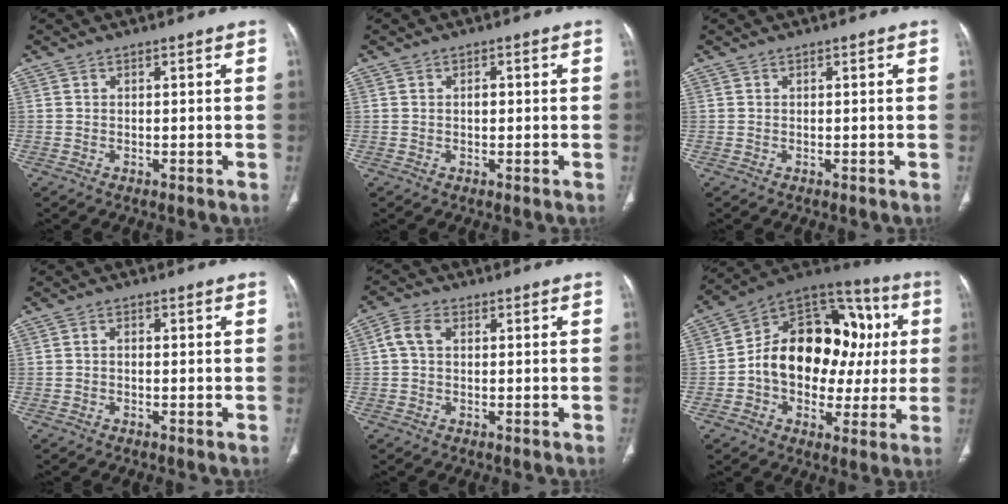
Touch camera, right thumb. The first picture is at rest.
{"total": 1.3, "force": [0.1, 0.9, 1.0], "torque": [-0.015, 0.004, 0.003]}
{"total": 0.0}
{"total": 1.0, "force": [-0.2, 0.7, 0.7], "torque": [-0.011, 0.004, -0.006]}
{"total": 4.0, "force": [0.6, 2.7, 2.9], "torque": [-0.062, 0.014, 0.010]}
{"total": 23.0, "force": [1.0, 16.2, 16.3], "torque": [-0.202, 0.046, 0.015]}